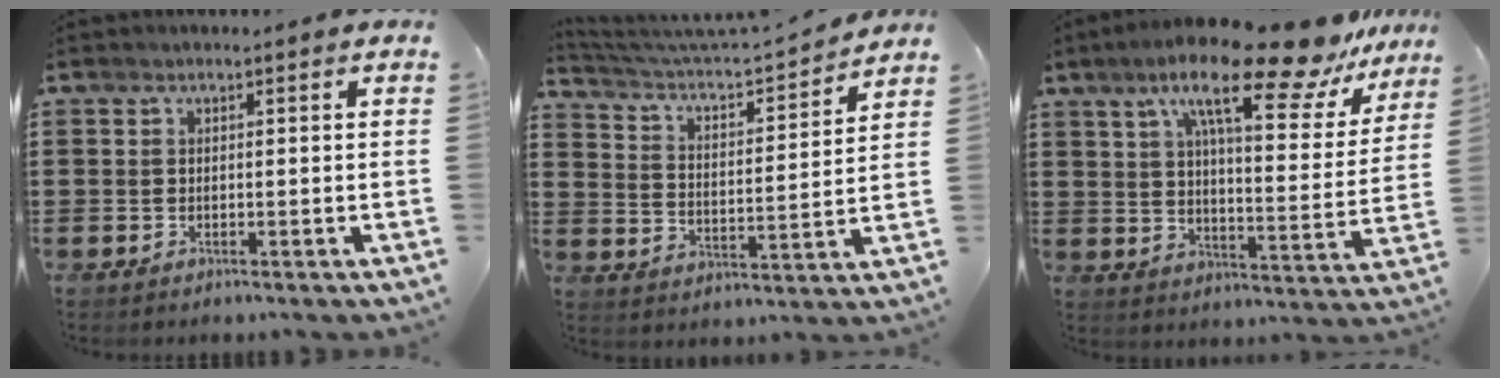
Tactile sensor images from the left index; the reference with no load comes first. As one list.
[{"total": 3.9, "force": [3.7, 0.4, 1.2], "torque": [-0.046, -0.036, 0.054]}, {"total": 16.4, "force": [11.9, 2.7, 11.0], "torque": [-0.206, -0.053, 0.192]}]